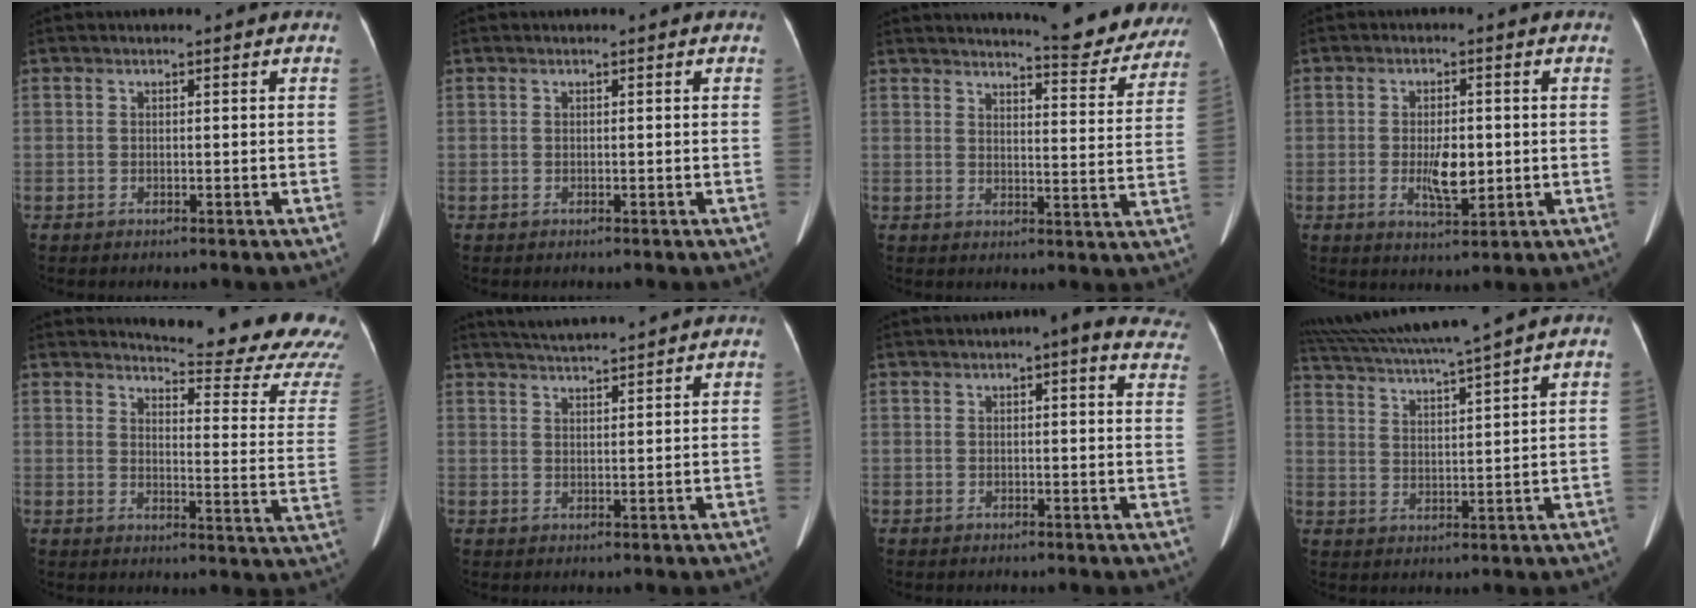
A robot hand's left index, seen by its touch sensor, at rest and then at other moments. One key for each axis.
{"total": 0.0}
{"total": 13.3, "fx": 12.6, "fy": 1.7, "fz": 3.8, "tx": -0.035, "ty": -0.042, "tz": 0.137}
{"total": 5.3, "fx": -0.6, "fy": 1.9, "fz": 4.9, "tx": -0.092, "ty": -0.008, "tz": -0.005}
{"total": 18.5, "fx": 17.7, "fy": 1.0, "fz": 5.4, "tx": -0.060, "ty": -0.122, "tz": 0.184}
{"total": 6.3, "fx": 5.9, "fy": -0.7, "fz": 1.9, "tx": -0.040, "ty": 0.020, "tz": 0.097}
{"total": 10.6, "fx": 8.1, "fy": 3.2, "fz": 5.9, "tx": -0.051, "ty": 0.012, "tz": 0.073}
{"total": 12.5, "fx": 10.8, "fy": -1.9, "fz": 6.1, "tx": -0.113, "ty": 0.012, "tz": 0.176}